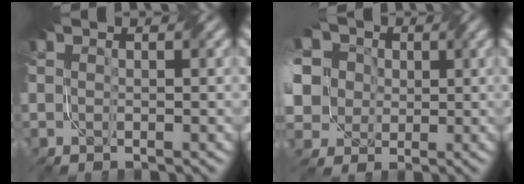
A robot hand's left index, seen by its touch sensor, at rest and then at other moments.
{"total": 13.0, "force": [3.4, 10.2, 7.2], "torque": [-0.178, 0.028, 0.019]}